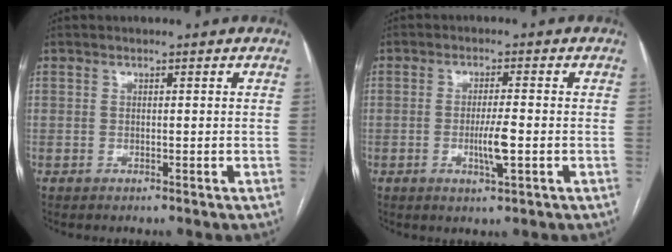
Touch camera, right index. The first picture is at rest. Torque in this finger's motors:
{"motor_torque": [0.87, 0.73, 0.41, 0.07]}